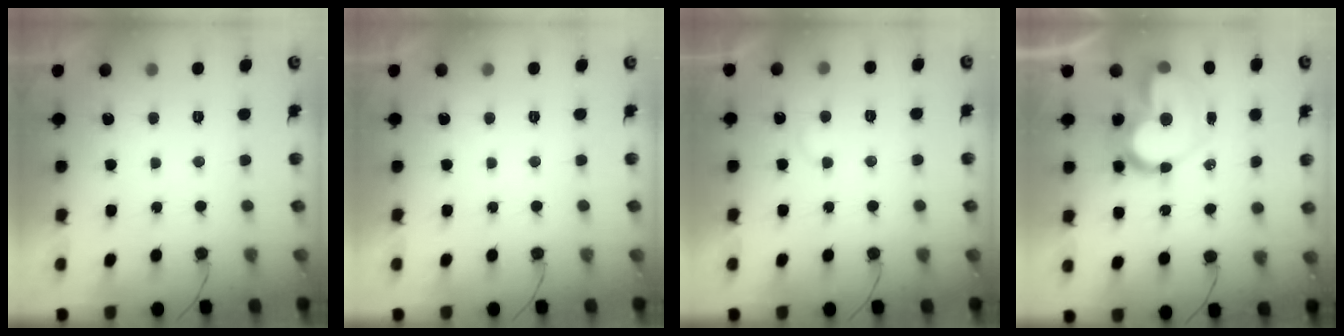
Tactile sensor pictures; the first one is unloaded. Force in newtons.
{"total": 1.8, "press": 1.8, "slide": 0.0}
{"total": 3.2, "press": 3.2, "slide": 0.3}
{"total": 14.9, "press": 14.8, "slide": 1.3}